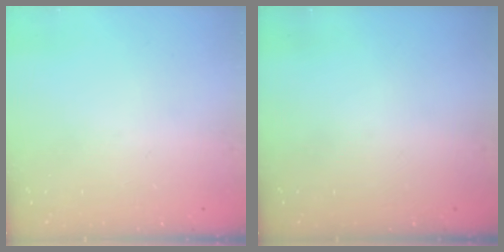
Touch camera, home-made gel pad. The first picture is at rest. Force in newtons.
{"total": 0.0}